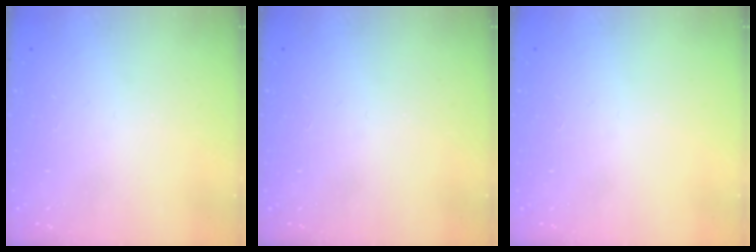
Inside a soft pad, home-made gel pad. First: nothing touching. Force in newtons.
{"total": 0.0}
{"total": 0.0}